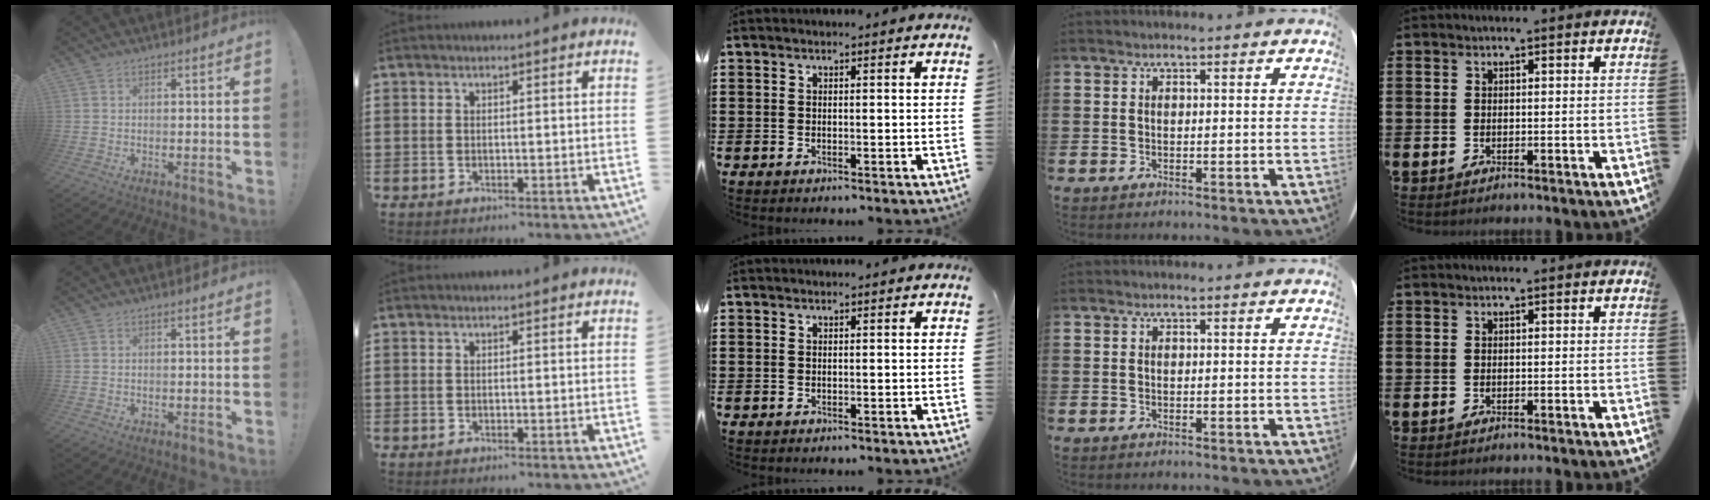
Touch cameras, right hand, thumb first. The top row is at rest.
{}